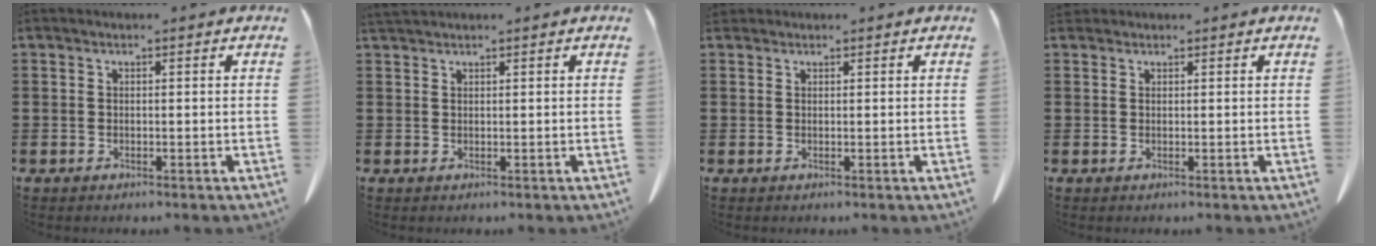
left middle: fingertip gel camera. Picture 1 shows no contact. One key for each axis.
{"total": 1.1, "fx": 1.1, "fy": 0.0, "fz": 0.3, "tx": -0.008, "ty": -0.002, "tz": 0.022}
{"total": 0.7, "fx": 0.6, "fy": 0.3, "fz": 0.1, "tx": -0.005, "ty": 0.000, "tz": 0.013}
{"total": 0.8, "fx": 0.8, "fy": 0.3, "fz": 0.2, "tx": -0.006, "ty": 0.001, "tz": 0.015}